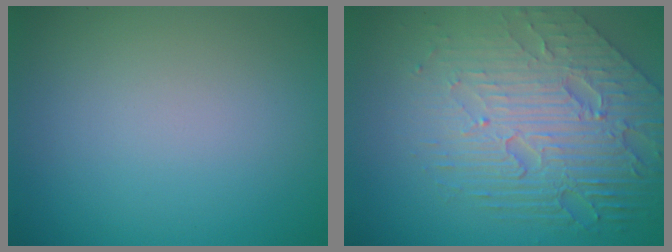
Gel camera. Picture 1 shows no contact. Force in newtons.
{"total": 8.4, "press": 5.6, "slide": 6.3}